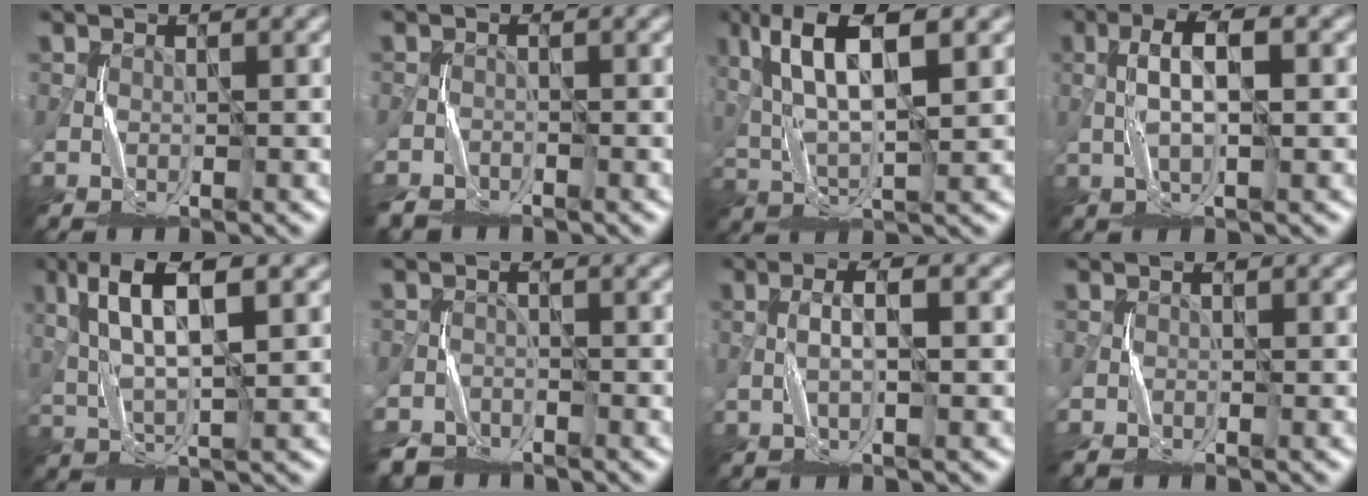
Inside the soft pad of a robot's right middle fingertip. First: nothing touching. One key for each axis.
{"total": 2.0, "fx": -1.9, "fy": 0.4, "fz": -0.1, "tx": 0.003, "ty": -0.010, "tz": -0.043}
{"total": 8.2, "fx": 3.4, "fy": 2.3, "fz": 7.1, "tx": -0.141, "ty": 0.011, "tz": 0.067}
{"total": 3.7, "fx": 0.5, "fy": 0.8, "fz": 3.5, "tx": -0.073, "ty": 0.010, "tz": 0.007}
{"total": 6.4, "fx": 2.6, "fy": 1.6, "fz": 5.7, "tx": -0.112, "ty": 0.006, "tz": 0.050}
{"total": 3.5, "fx": -3.3, "fy": 1.0, "fz": 0.0, "tx": 0.009, "ty": -0.019, "tz": -0.064}
{"total": 2.0, "fx": 0.0, "fy": 0.1, "fz": 2.0, "tx": -0.036, "ty": 0.007, "tz": 0.000}
{"total": 1.1, "fx": -1.1, "fy": 0.0, "fz": 0.1, "tx": -0.005, "ty": -0.005, "tz": -0.025}